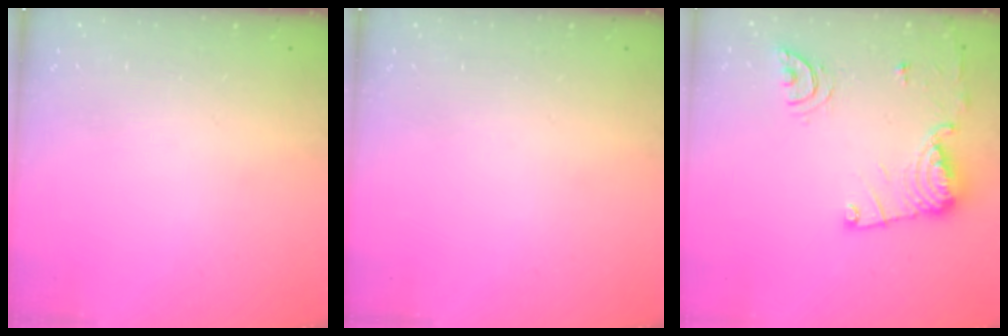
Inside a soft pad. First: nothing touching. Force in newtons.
{"total": 0.0}
{"total": 14.2, "press": 14.2, "slide": 1.4}